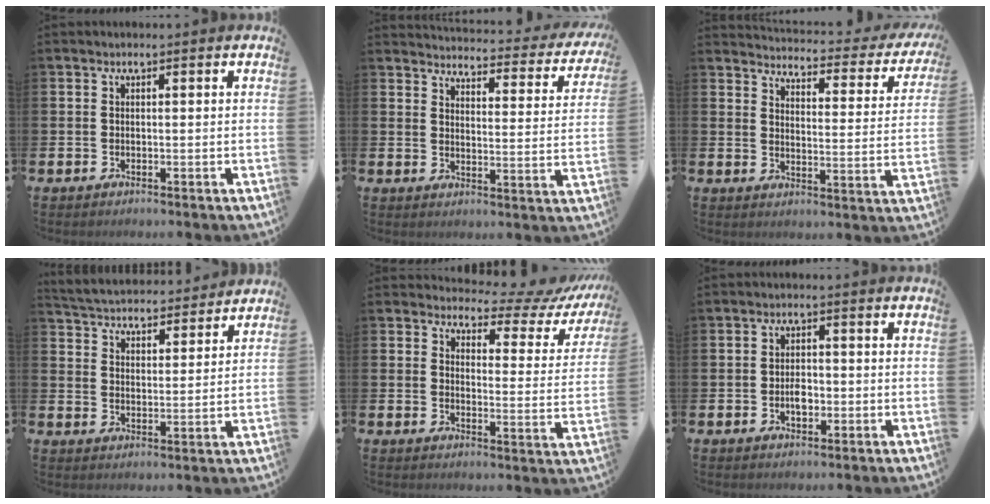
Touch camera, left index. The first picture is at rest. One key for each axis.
{"total": 3.0, "fx": 2.9, "fy": 0.6, "fz": 0.5, "tx": -0.021, "ty": -0.034, "tz": 0.039}
{"total": 3.0, "fx": 2.8, "fy": 0.9, "fz": 0.9, "tx": -0.031, "ty": -0.033, "tz": 0.035}
{"total": 4.7, "fx": 4.7, "fy": 0.9, "fz": 0.1, "tx": -0.023, "ty": -0.036, "tz": 0.079}
{"total": 5.1, "fx": 4.6, "fy": 1.9, "fz": 1.3, "tx": -0.021, "ty": -0.049, "tz": 0.066}
{"total": 2.5, "fx": -0.6, "fy": 1.6, "fz": 1.9, "tx": -0.022, "ty": -0.002, "tz": -0.015}